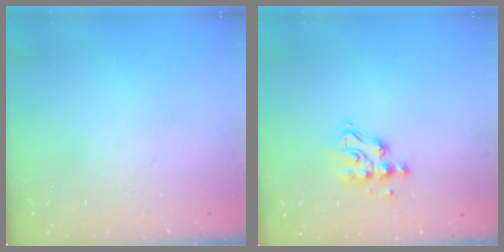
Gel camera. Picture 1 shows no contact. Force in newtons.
{"total": 7.1, "press": 7.1, "slide": 0.2}